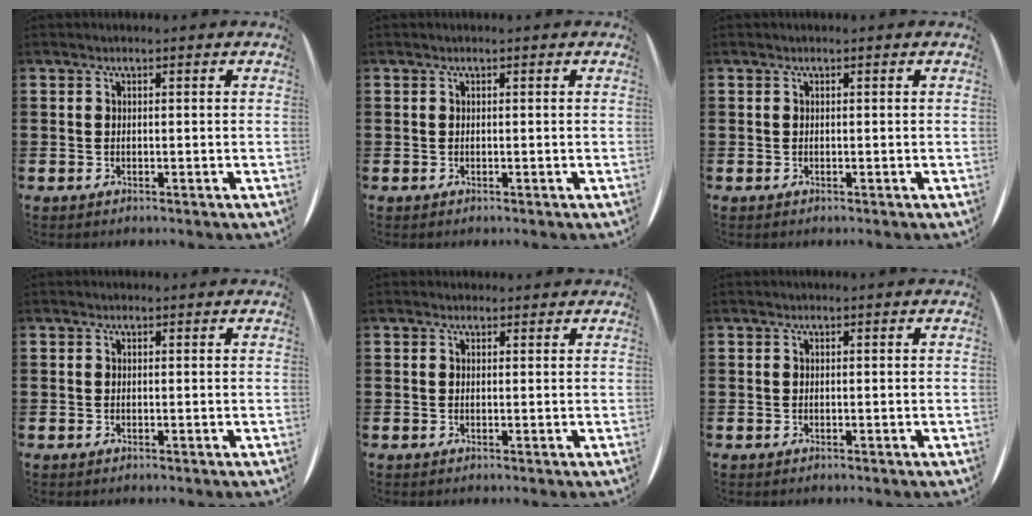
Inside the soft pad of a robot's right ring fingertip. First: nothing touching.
{"total": 0.0}
{"total": 0.0}
{"total": 0.0}
{"total": 0.5, "force": [0.5, 0.2, -0.1], "torque": [0.001, 0.004, 0.009]}
{"total": 0.0}